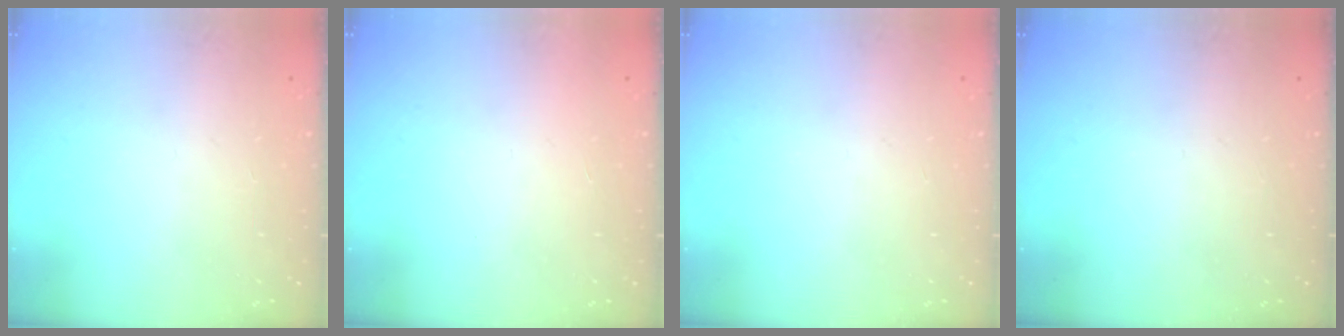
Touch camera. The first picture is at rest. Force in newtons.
{"total": 1.5, "press": 1.5, "slide": 0.1}
{"total": 0.0}
{"total": 0.0}